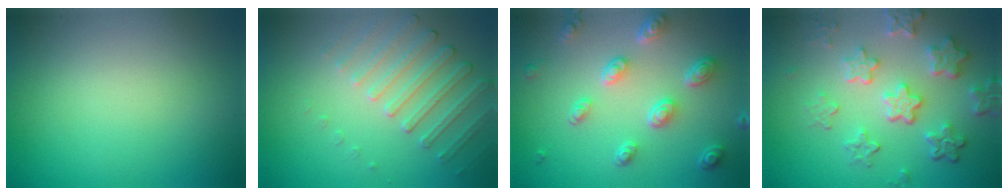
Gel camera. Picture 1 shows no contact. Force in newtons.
{"total": 2.5, "press": 2.2, "slide": 1.3}
{"total": 4.8, "press": 3.7, "slide": 3.0}
{"total": 6.0, "press": 4.5, "slide": 4.0}